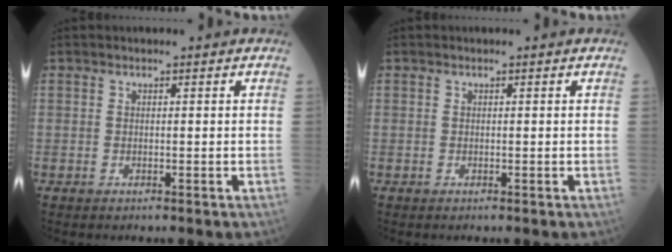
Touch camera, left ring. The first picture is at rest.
{"total": 0.0}